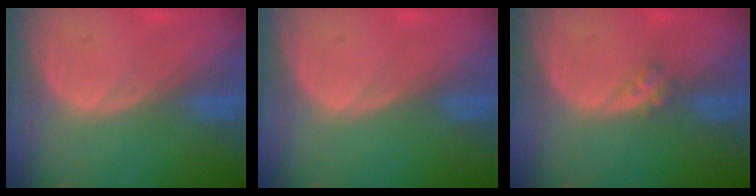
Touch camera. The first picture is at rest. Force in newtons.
{"total": 0.0}
{"total": 1.8, "press": 1.5, "slide": 0.9}